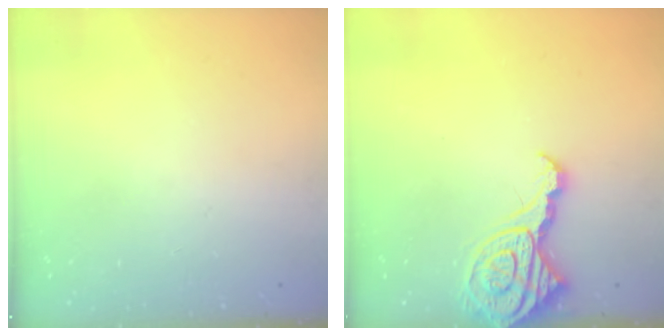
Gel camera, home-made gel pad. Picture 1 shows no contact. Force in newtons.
{"total": 13.5, "press": 13.4, "slide": 1.4}